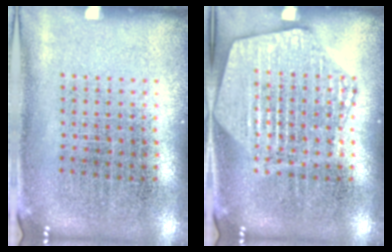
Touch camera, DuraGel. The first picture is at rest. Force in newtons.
{"total": 3.5, "press": 3.5, "slide": 0.5}